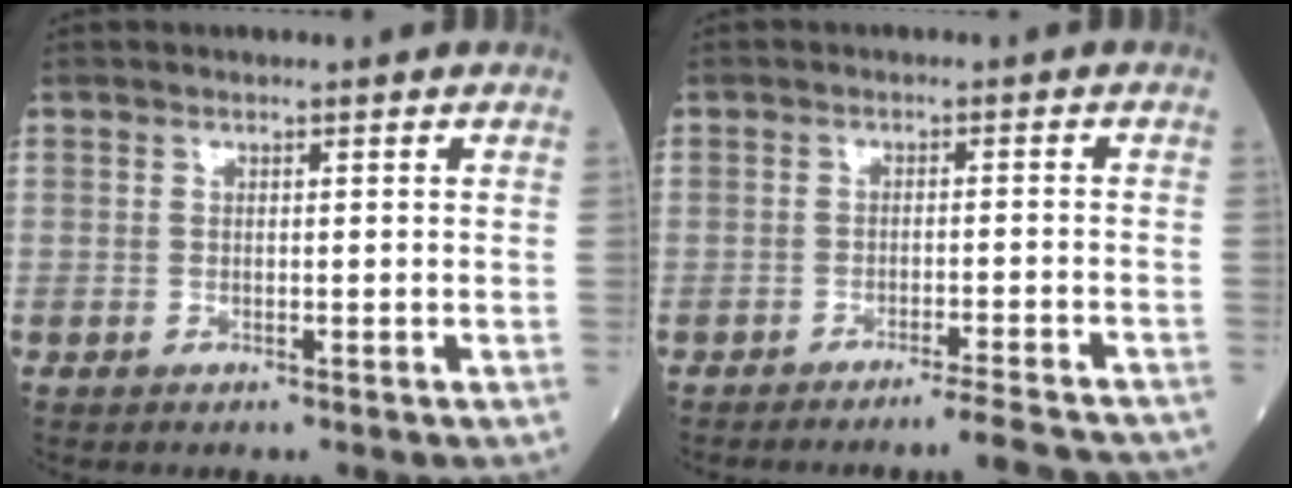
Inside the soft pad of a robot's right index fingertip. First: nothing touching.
{"total": 7.1, "force": [-6.7, -0.7, 2.2], "torque": [-0.010, -0.008, -0.093]}